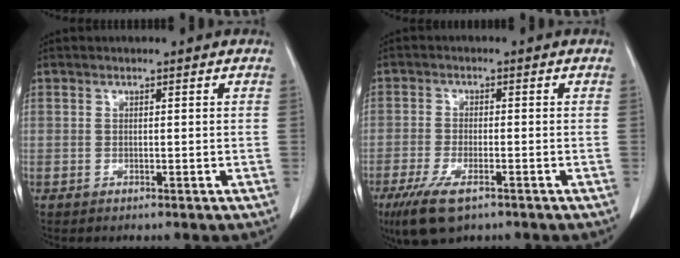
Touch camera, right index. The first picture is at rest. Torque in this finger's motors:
{"motor_torque": [0.74, -0.38, 0.22, 0.11]}